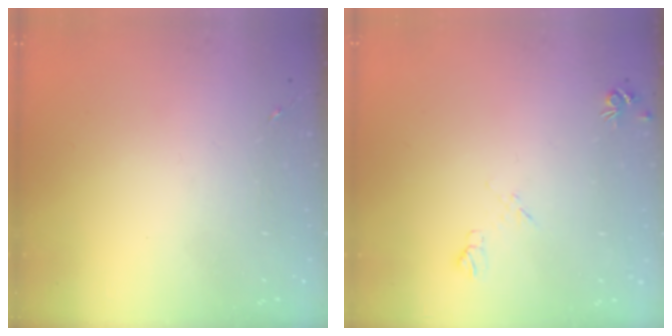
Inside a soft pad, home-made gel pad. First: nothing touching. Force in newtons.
{"total": 5.3, "press": 5.2, "slide": 0.9}